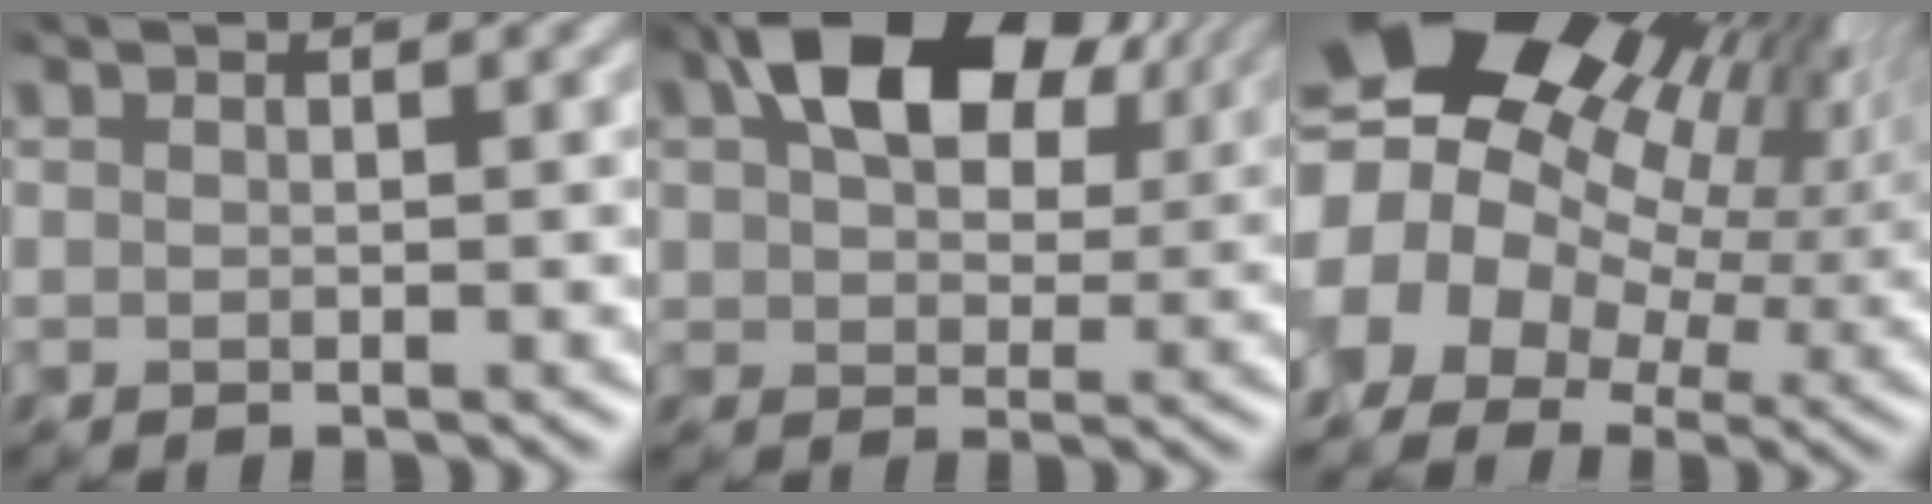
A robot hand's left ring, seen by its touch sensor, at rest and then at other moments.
{"total": 11.1, "force": [5.2, 6.5, 7.4], "torque": [-0.131, 0.020, 0.088]}
{"total": 16.3, "force": [3.1, 10.9, 11.6], "torque": [-0.193, 0.023, 0.065]}